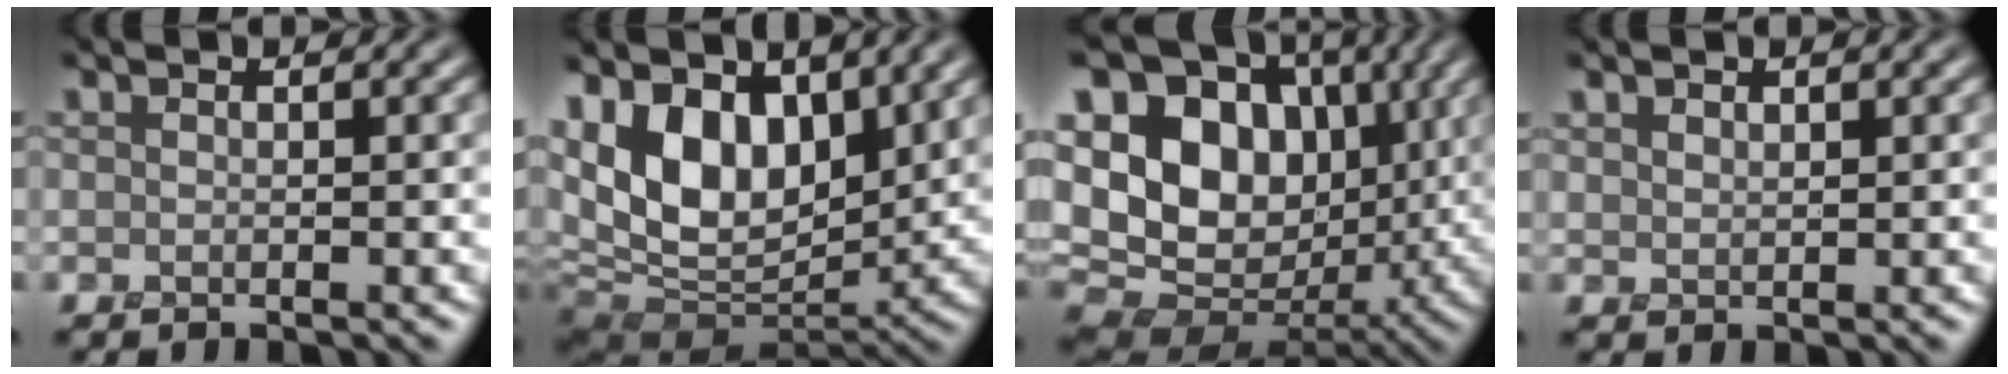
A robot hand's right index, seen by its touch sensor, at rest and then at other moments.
{"total": 13.8, "force": [4.1, 8.4, 10.2], "torque": [-0.173, 0.008, 0.065]}
{"total": 15.3, "force": [3.1, 11.0, 10.1], "torque": [-0.182, 0.010, 0.064]}
{"total": 1.0, "force": [0.8, 0.4, 0.4], "torque": [-0.011, -0.002, 0.020]}